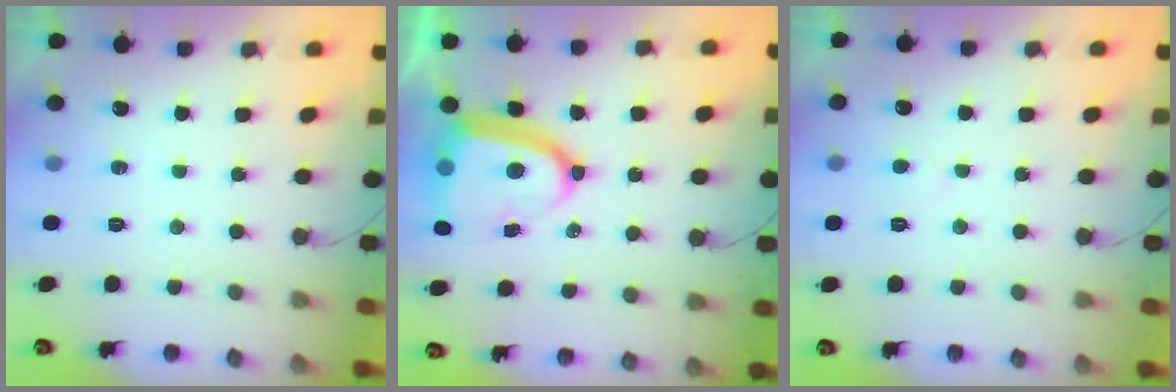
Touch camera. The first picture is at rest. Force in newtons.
{"total": 15.4, "press": 15.3, "slide": 2.0}
{"total": 2.6, "press": 2.6, "slide": 0.2}